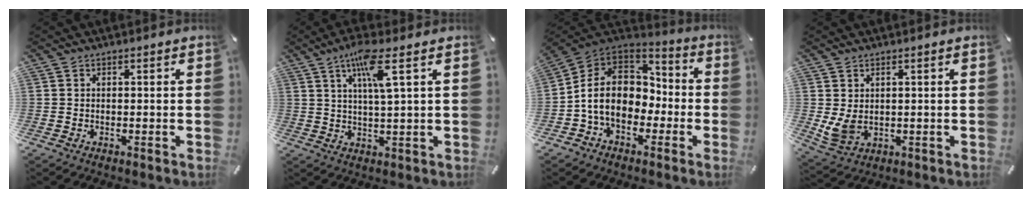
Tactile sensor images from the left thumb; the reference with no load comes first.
{"total": 8.7, "force": [3.9, 0.8, 7.7], "torque": [-0.151, 0.001, 0.063]}
{"total": 13.0, "force": [-2.6, 10.5, 7.1], "torque": [-0.159, 0.020, -0.048]}
{"total": 4.9, "force": [1.4, 3.6, 3.1], "torque": [-0.081, -0.007, 0.026]}